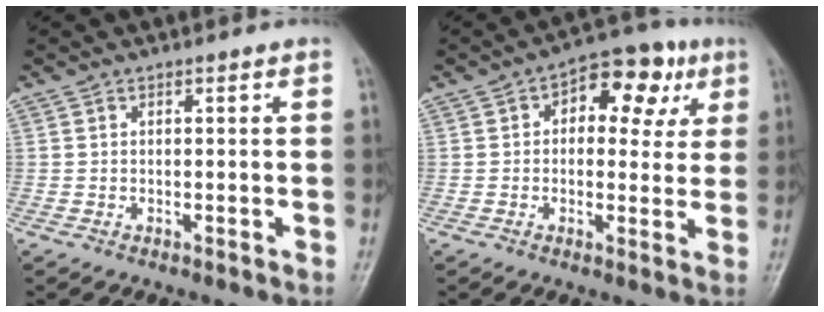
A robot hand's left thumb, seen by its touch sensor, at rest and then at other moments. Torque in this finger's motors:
{"motor_torque": [0.03, 0.25, 0.02, -0.14, 0.07]}